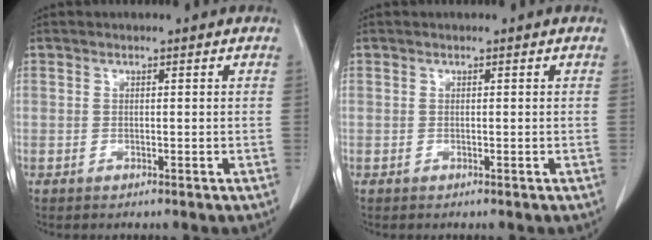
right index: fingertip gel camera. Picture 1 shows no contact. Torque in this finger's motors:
{"motor_torque": [0.00, 0.00, 0.00, 0.00]}